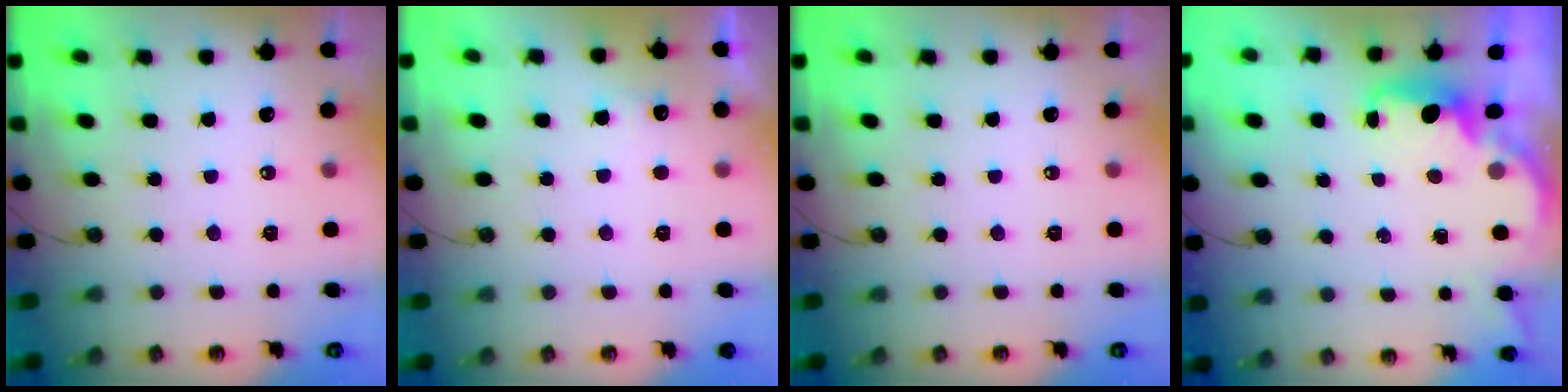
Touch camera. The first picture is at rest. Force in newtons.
{"total": 5.8, "press": 5.6, "slide": 1.2}
{"total": 0.0}
{"total": 1.6, "press": 1.4, "slide": 0.7}